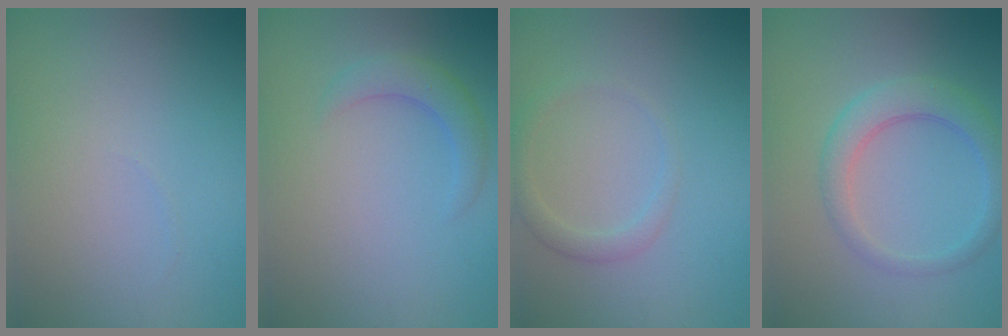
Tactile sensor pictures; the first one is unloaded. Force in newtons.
{"total": 2.5, "press": 2.5, "slide": 0.2}
{"total": 1.7, "press": 1.7, "slide": 0.1}
{"total": 3.6, "press": 3.6, "slide": 0.1}